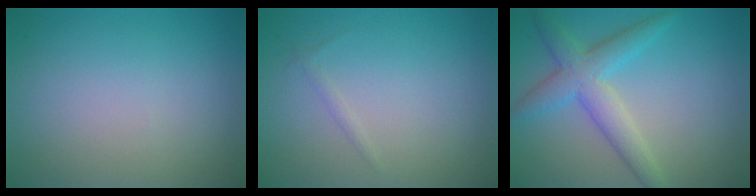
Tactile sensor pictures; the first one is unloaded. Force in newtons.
{"total": 0.5, "press": 0.5, "slide": 0.0}
{"total": 4.4, "press": 4.4, "slide": 0.1}